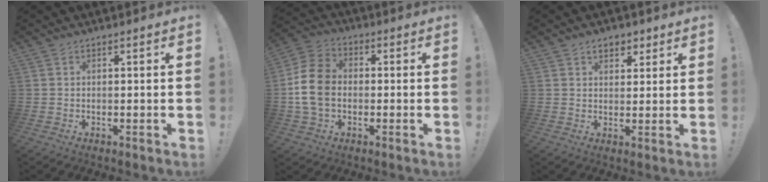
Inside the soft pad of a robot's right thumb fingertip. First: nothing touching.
{"total": 13.6, "force": [-1.1, 10.1, 9.0], "torque": [-0.165, 0.019, -0.018]}
{"total": 4.7, "force": [2.5, 3.3, 2.1], "torque": [-0.026, -0.005, 0.044]}